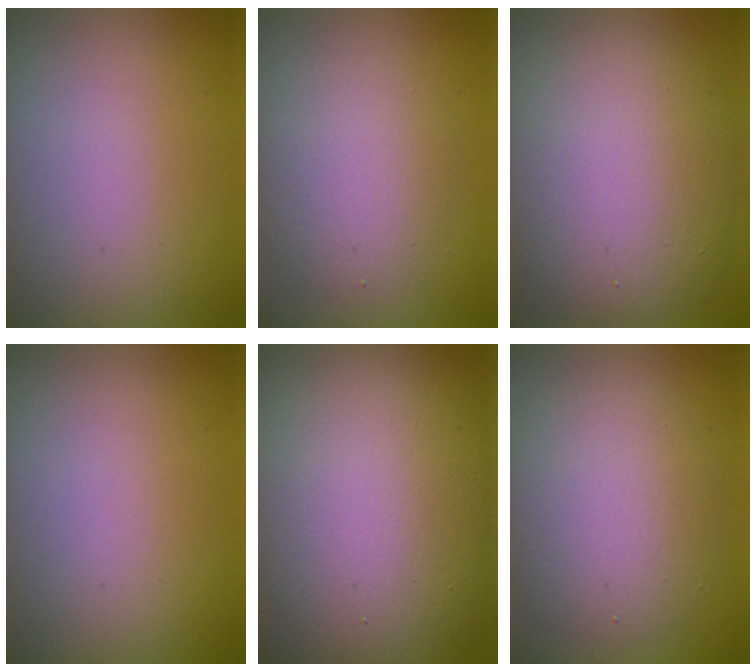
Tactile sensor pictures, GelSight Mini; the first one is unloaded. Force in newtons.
{"total": 3.9, "press": 3.9, "slide": 0.2}
{"total": 11.0, "press": 11.0, "slide": 0.8}
{"total": 0.0}
{"total": 18.6, "press": 18.5, "slide": 1.2}
{"total": 5.9, "press": 5.9, "slide": 0.3}